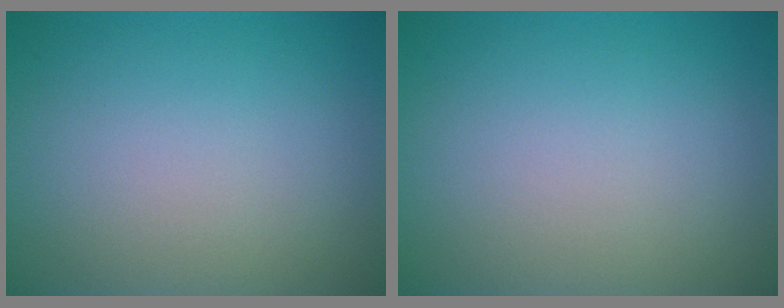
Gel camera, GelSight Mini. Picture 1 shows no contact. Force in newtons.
{"total": 0.0}